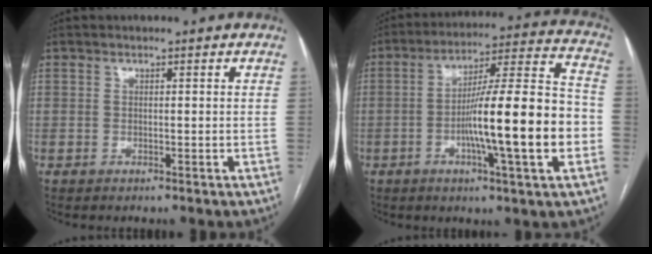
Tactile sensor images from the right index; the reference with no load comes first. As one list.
[{"total": 18.0, "force": [-4.1, 0.8, 17.5], "torque": [-0.279, 0.009, -0.064]}]